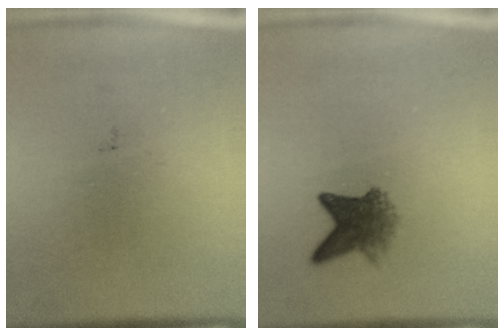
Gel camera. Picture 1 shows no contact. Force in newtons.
{"total": 4.3}